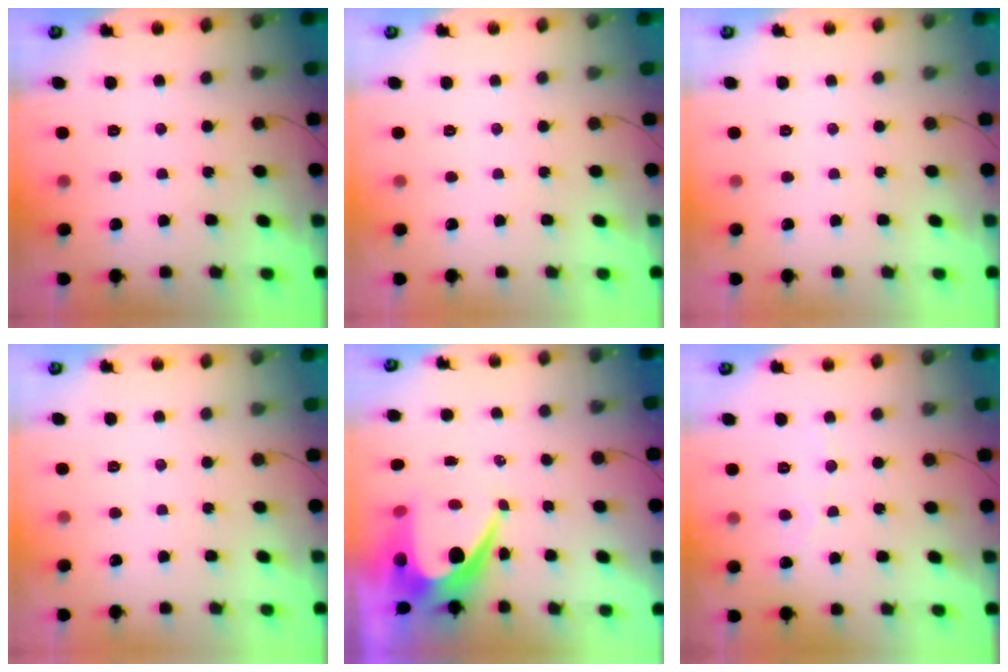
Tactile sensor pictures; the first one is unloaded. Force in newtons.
{"total": 0.0}
{"total": 0.0}
{"total": 0.0}
{"total": 10.5, "press": 10.5, "slide": 0.7}
{"total": 3.0, "press": 3.0, "slide": 0.2}